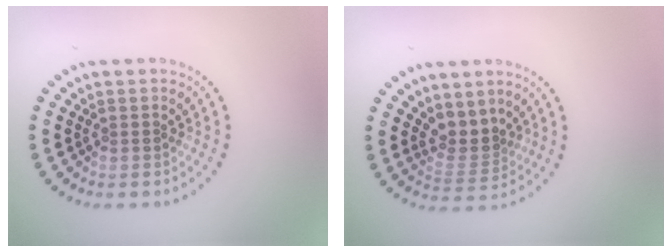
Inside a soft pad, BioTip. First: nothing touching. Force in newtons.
{"total": 2.8, "press": 2.0, "slide": 2.0}